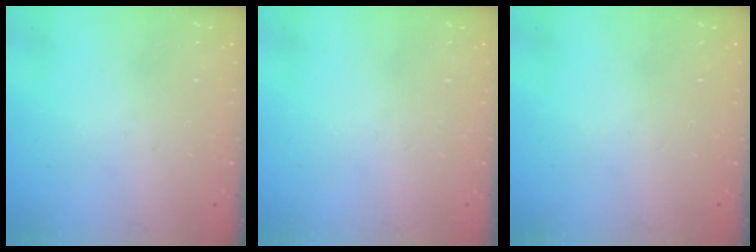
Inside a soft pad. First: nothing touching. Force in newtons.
{"total": 0.0}
{"total": 0.0}